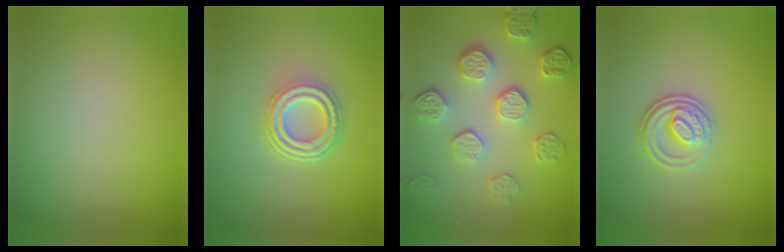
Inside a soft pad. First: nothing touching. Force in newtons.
{"total": 4.6, "press": 3.3, "slide": 3.2}
{"total": 5.3, "press": 4.1, "slide": 3.5}
{"total": 2.7, "press": 2.5, "slide": 0.9}